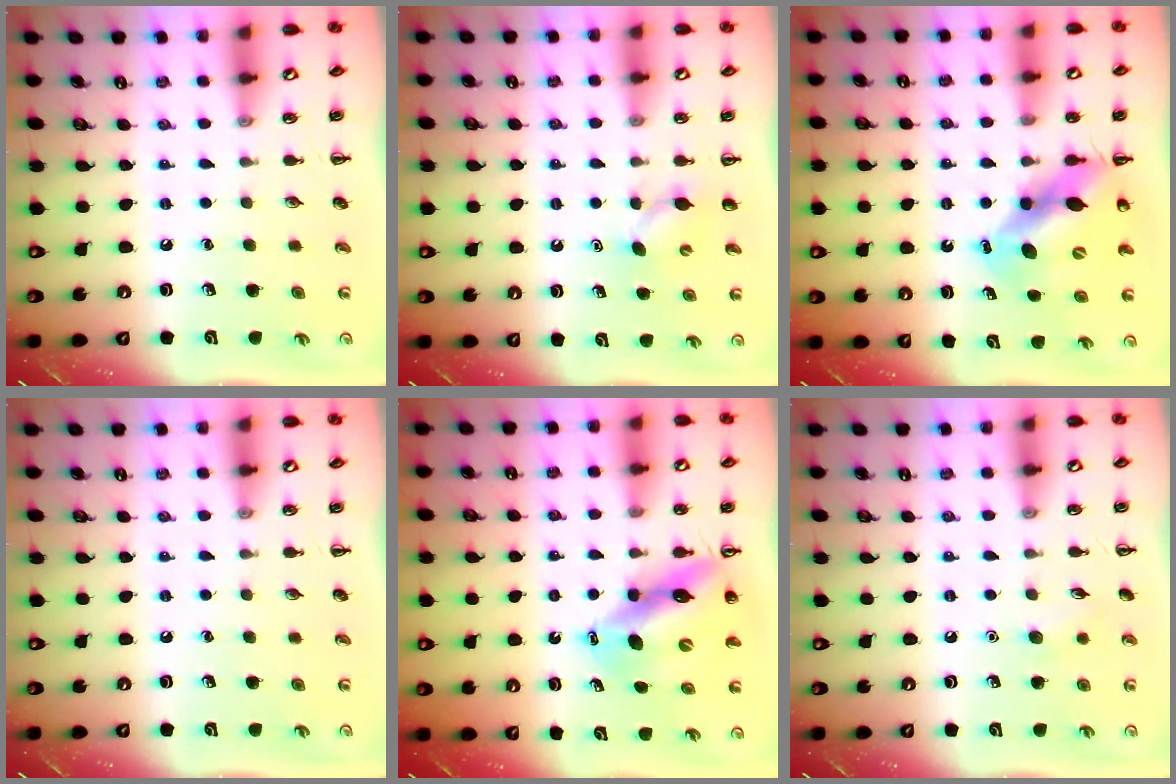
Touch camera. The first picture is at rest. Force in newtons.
{"total": 4.1, "press": 3.9, "slide": 1.0}
{"total": 10.5, "press": 10.1, "slide": 2.7}
{"total": 0.0}
{"total": 12.0, "press": 11.4, "slide": 3.7}
{"total": 5.9, "press": 5.7, "slide": 1.4}